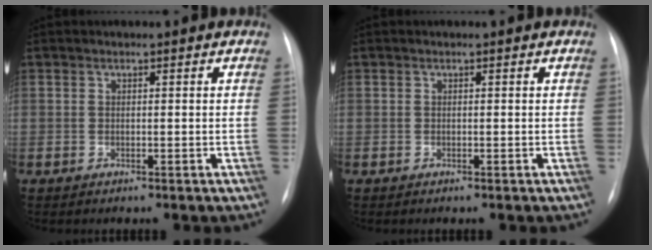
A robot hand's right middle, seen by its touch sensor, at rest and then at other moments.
{"total": 0.0}